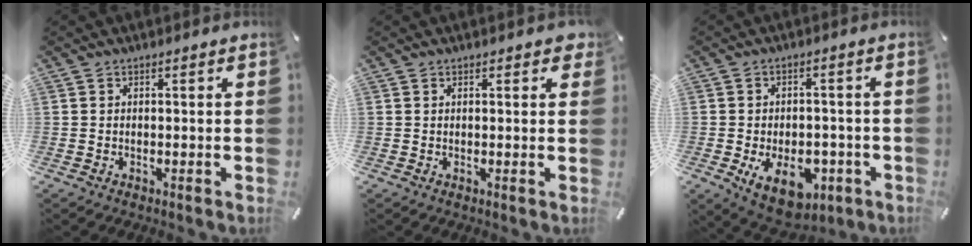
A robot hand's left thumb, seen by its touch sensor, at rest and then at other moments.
{"total": 1.2, "force": [0.7, 0.7, 0.7], "torque": [-0.007, 0.001, 0.010]}
{"total": 11.4, "force": [-4.4, 7.2, 7.6], "torque": [-0.120, 0.009, -0.071]}